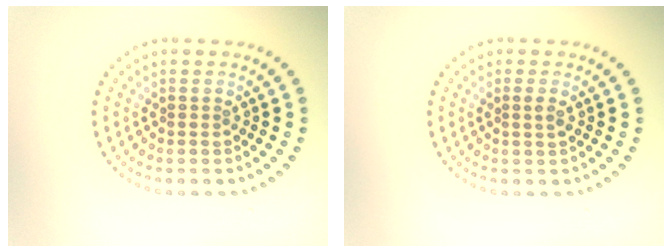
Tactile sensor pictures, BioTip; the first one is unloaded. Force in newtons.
{"total": 0.7, "press": 0.7, "slide": 0.2}